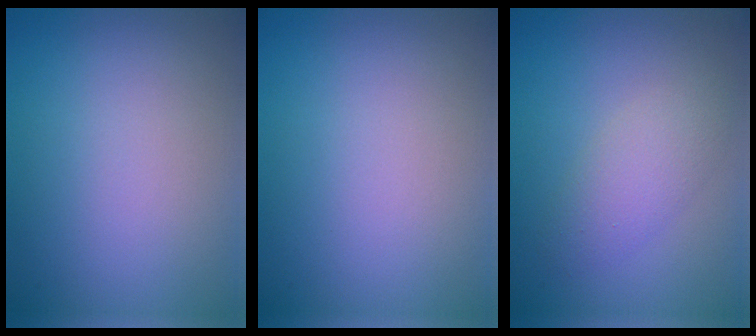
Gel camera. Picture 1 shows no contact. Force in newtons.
{"total": 0.0}
{"total": 2.8, "press": 2.8, "slide": 0.2}